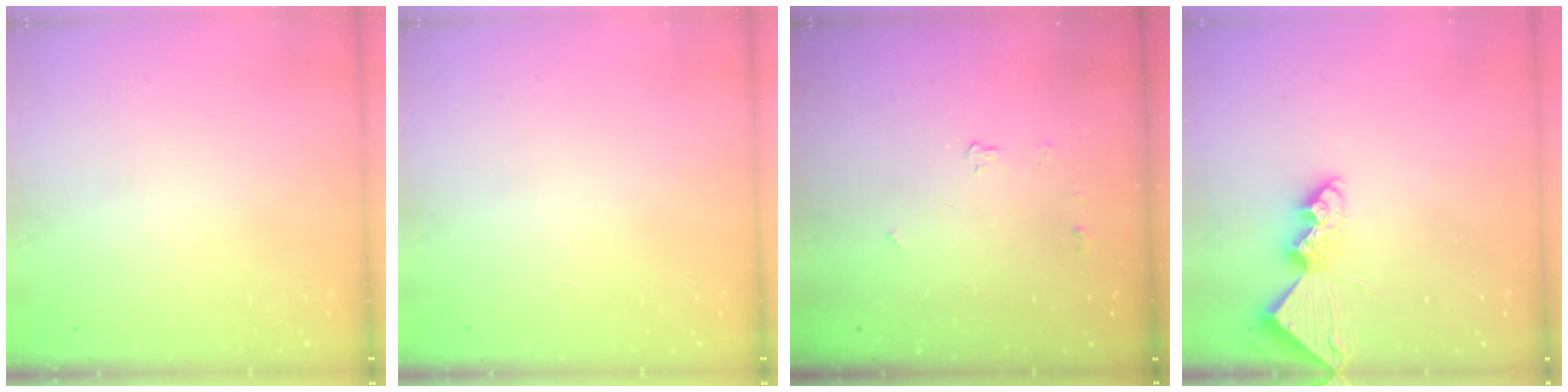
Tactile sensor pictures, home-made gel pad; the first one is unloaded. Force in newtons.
{"total": 0.0}
{"total": 3.4, "press": 3.4, "slide": 0.5}
{"total": 9.5, "press": 9.4, "slide": 0.7}